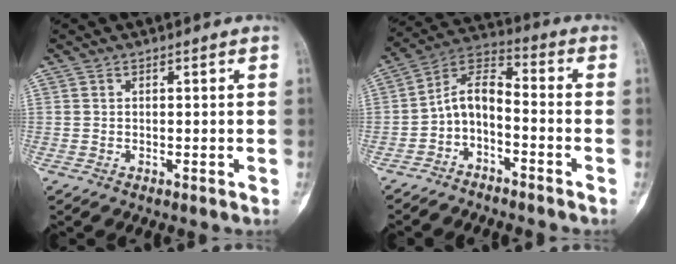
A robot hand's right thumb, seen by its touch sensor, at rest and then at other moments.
{"total": 8.3, "force": [-3.7, 4.3, 6.0], "torque": [-0.107, 0.068, -0.081]}